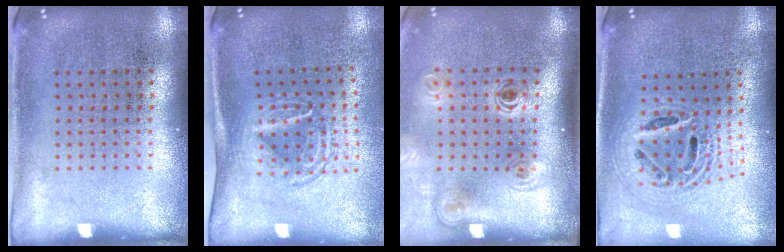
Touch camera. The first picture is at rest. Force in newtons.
{"total": 1.6, "press": 1.2, "slide": 1.1}
{"total": 2.1, "press": 1.4, "slide": 1.5}
{"total": 2.1, "press": 1.7, "slide": 1.3}